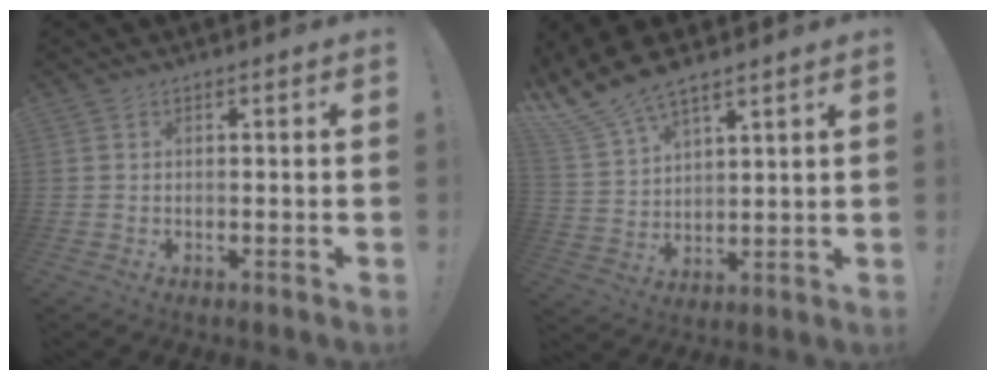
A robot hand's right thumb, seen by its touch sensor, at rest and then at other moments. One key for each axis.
{"total": 11.4, "fx": 9.6, "fy": 3.9, "fz": 4.8, "tx": -0.112, "ty": -0.055, "tz": 0.183}